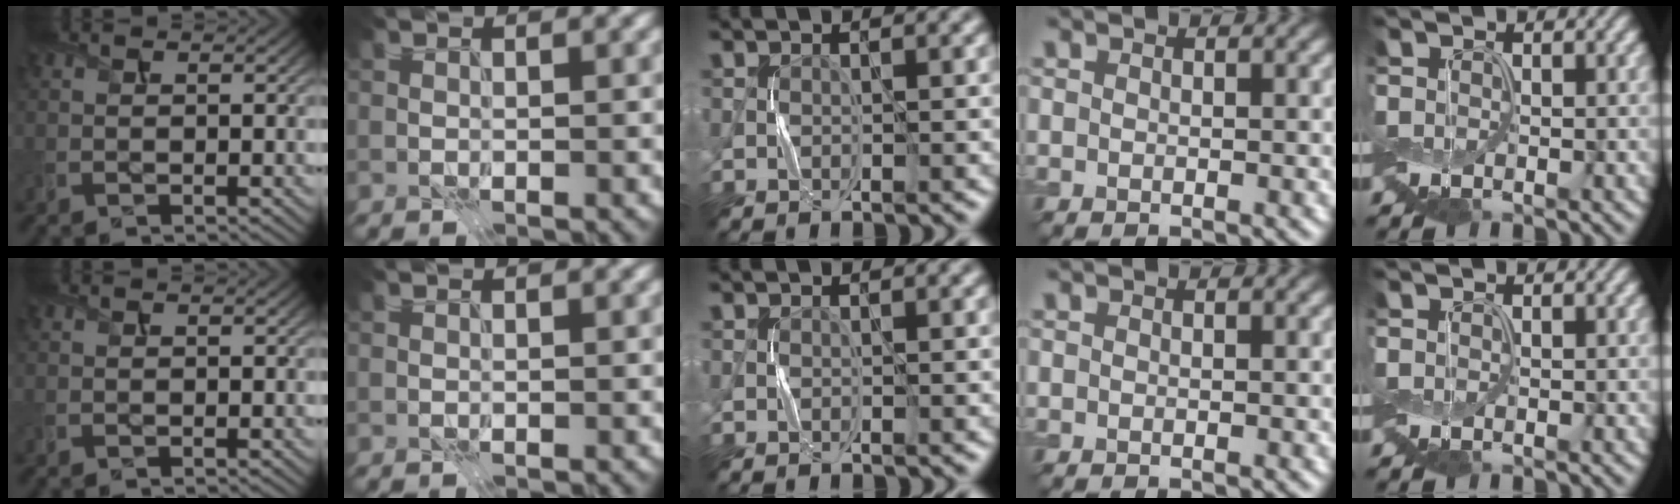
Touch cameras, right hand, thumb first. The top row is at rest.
{}